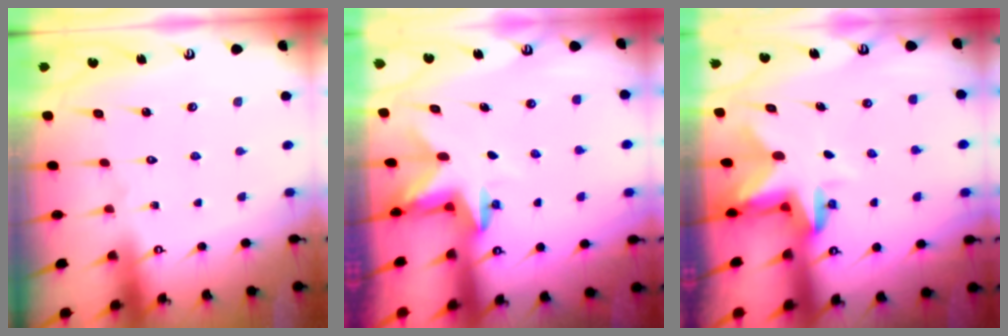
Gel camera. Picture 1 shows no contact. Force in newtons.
{"total": 2.6, "press": 2.5, "slide": 0.4}
{"total": 3.0, "press": 3.0, "slide": 0.4}